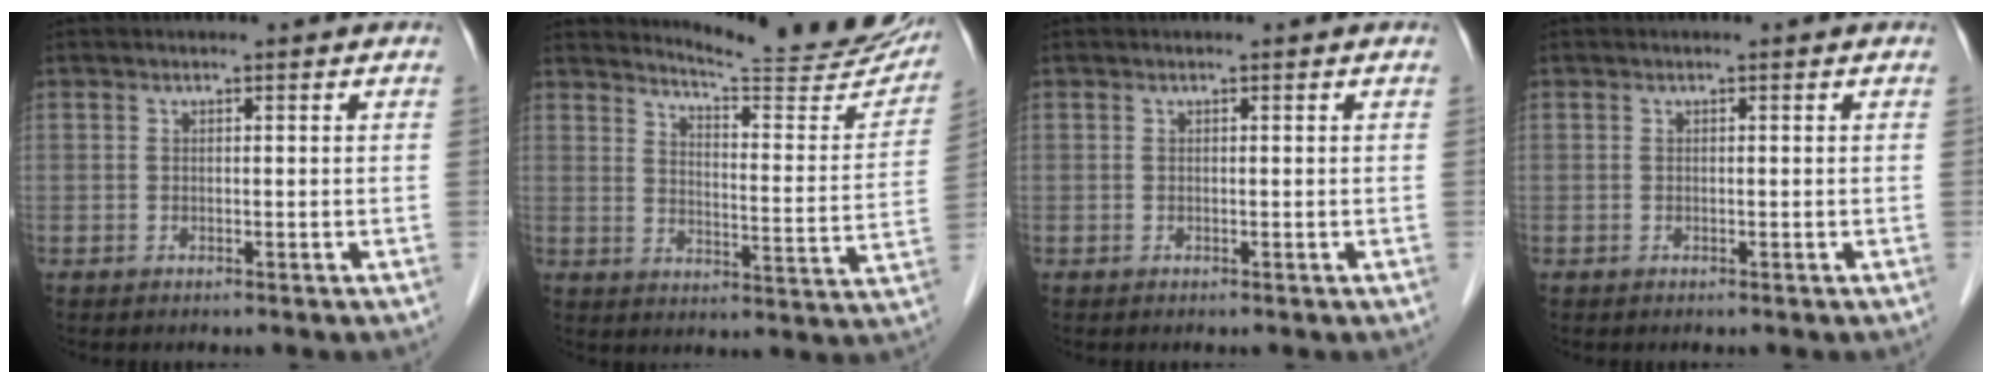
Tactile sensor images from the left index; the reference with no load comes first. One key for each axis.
{"total": 17.4, "fx": 16.5, "fy": 1.3, "fz": 5.4, "tx": -0.071, "ty": -0.089, "tz": 0.194}
{"total": 0.0}
{"total": 0.0}